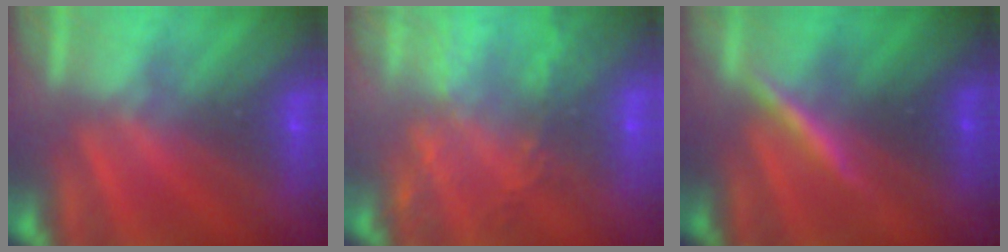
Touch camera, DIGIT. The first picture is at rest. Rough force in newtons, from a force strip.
{"total": 8.3}
{"total": 3.4}